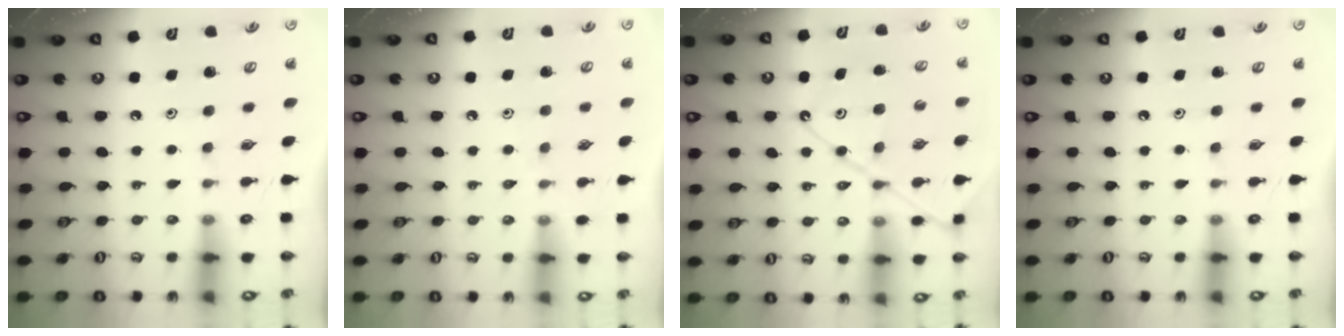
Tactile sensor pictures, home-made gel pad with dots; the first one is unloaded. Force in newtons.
{"total": 2.8, "press": 2.7, "slide": 0.5}
{"total": 12.1, "press": 12.0, "slide": 1.4}
{"total": 0.0}